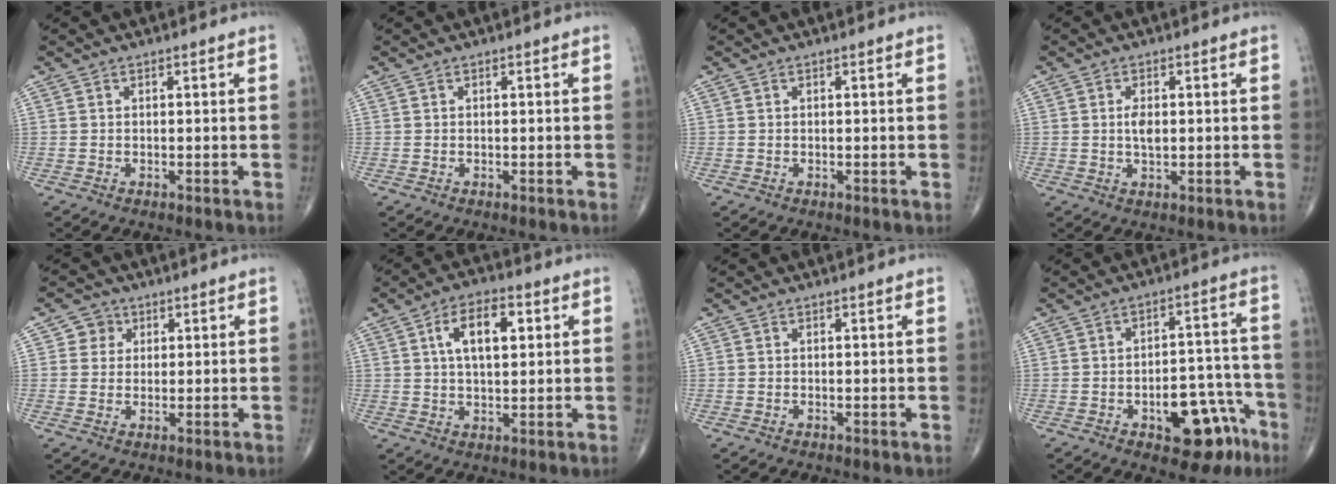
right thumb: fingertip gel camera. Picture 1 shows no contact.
{"total": 0.0}
{"total": 0.0}
{"total": 2.9, "force": [0.3, 1.5, 2.5], "torque": [-0.044, -0.004, 0.006]}
{"total": 3.4, "force": [1.1, 3.1, 0.4], "torque": [0.017, 0.000, 0.011]}
{"total": 9.3, "force": [2.7, 4.7, 7.6], "torque": [-0.116, 0.004, 0.041]}
{"total": 0.0}
{"total": 13.2, "force": [-6.4, 6.7, 9.5], "torque": [-0.087, 0.055, -0.077]}